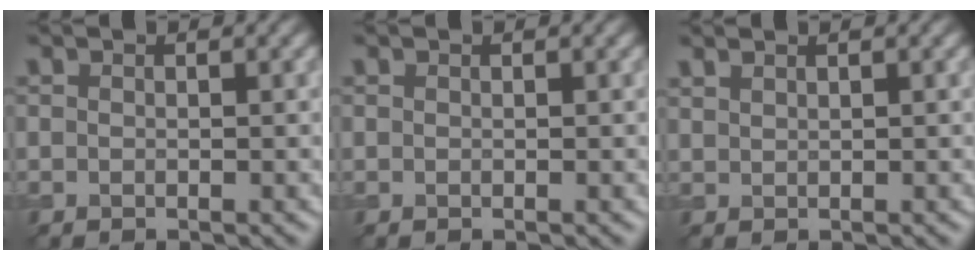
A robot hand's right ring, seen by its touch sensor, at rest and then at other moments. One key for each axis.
{"total": 0.0}
{"total": 0.9, "fx": 0.8, "fy": 0.2, "fz": 0.3, "tx": -0.006, "ty": 0.000, "tz": 0.019}